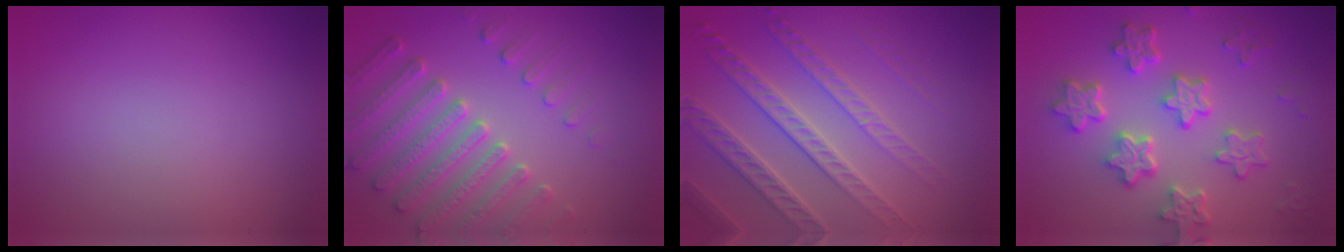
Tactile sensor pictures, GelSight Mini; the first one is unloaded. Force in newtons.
{"total": 4.4, "press": 4.3, "slide": 1.2}
{"total": 6.1, "press": 4.6, "slide": 4.0}
{"total": 5.9, "press": 4.8, "slide": 3.4}